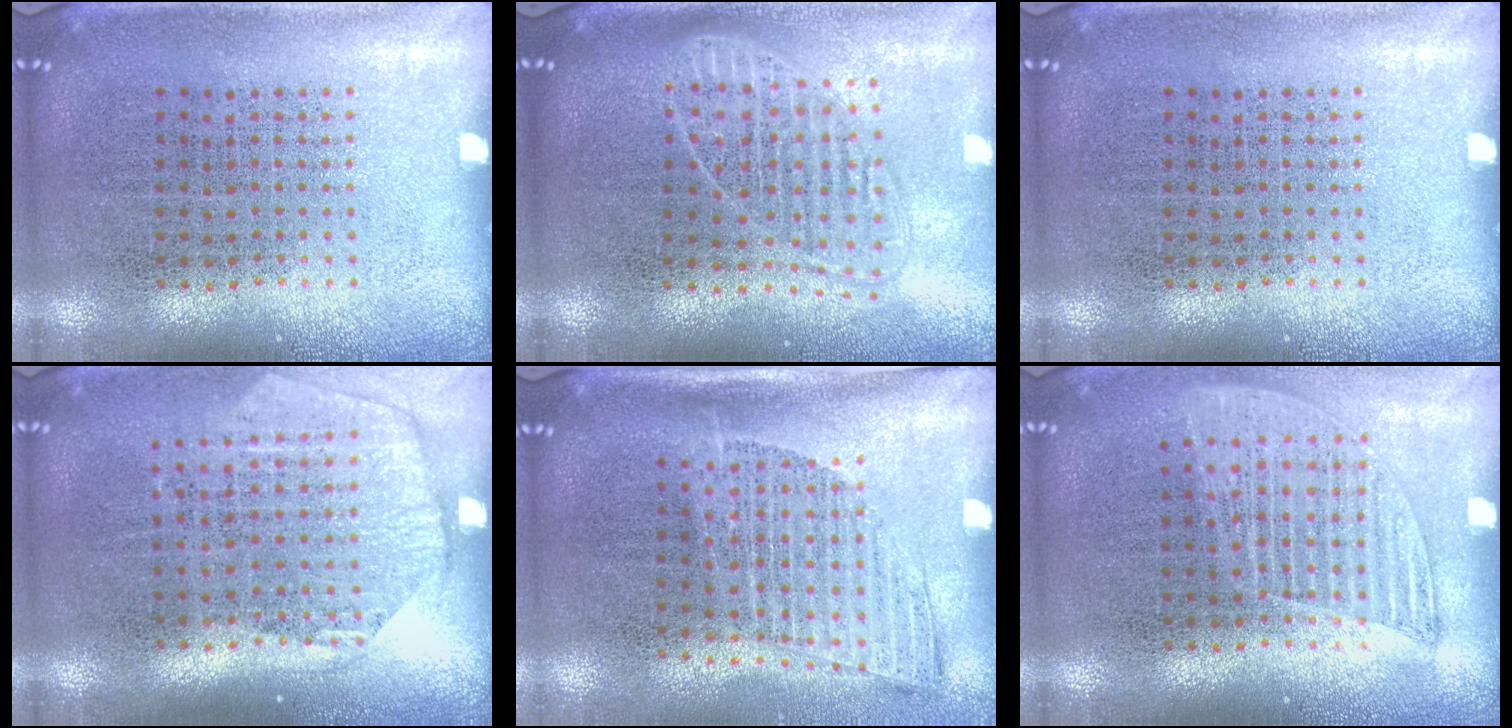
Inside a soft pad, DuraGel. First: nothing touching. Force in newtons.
{"total": 1.7, "press": 1.4, "slide": 1.0}
{"total": 0.0}
{"total": 1.8, "press": 1.6, "slide": 0.8}
{"total": 1.3, "press": 1.1, "slide": 0.8}
{"total": 1.2, "press": 1.1, "slide": 0.5}